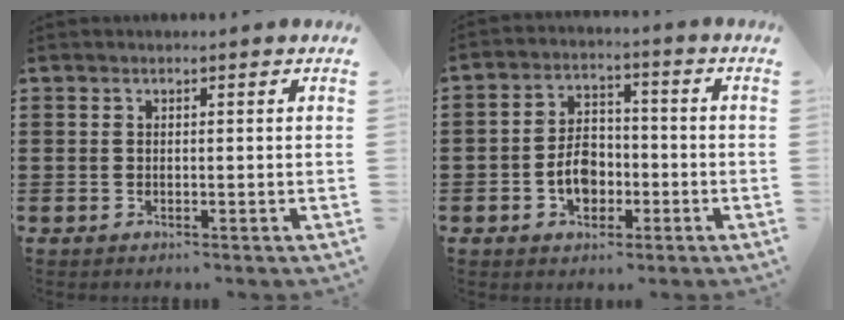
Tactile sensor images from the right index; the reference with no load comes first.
{"total": 5.5, "force": [-1.7, 3.9, 3.5], "torque": [-0.049, 0.003, -0.032]}